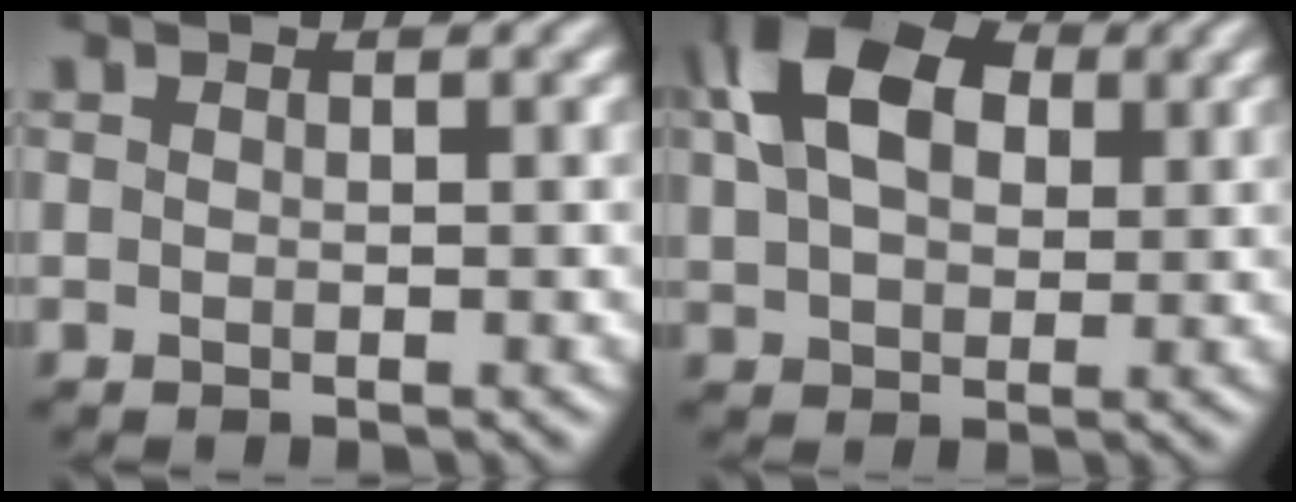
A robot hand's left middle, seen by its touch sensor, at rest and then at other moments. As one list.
[{"total": 10.3, "force": [3.8, 6.6, 7.1], "torque": [-0.145, 0.030, 0.060]}]